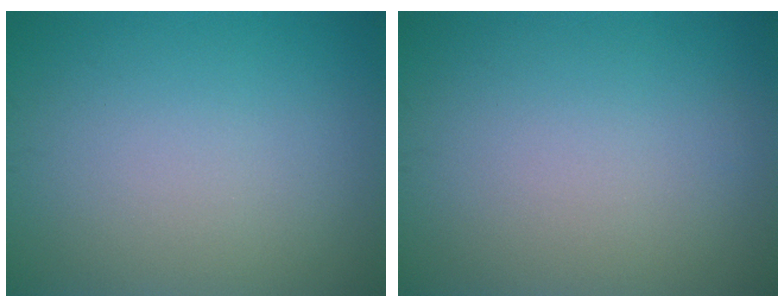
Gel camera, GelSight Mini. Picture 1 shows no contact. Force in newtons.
{"total": 0.0}